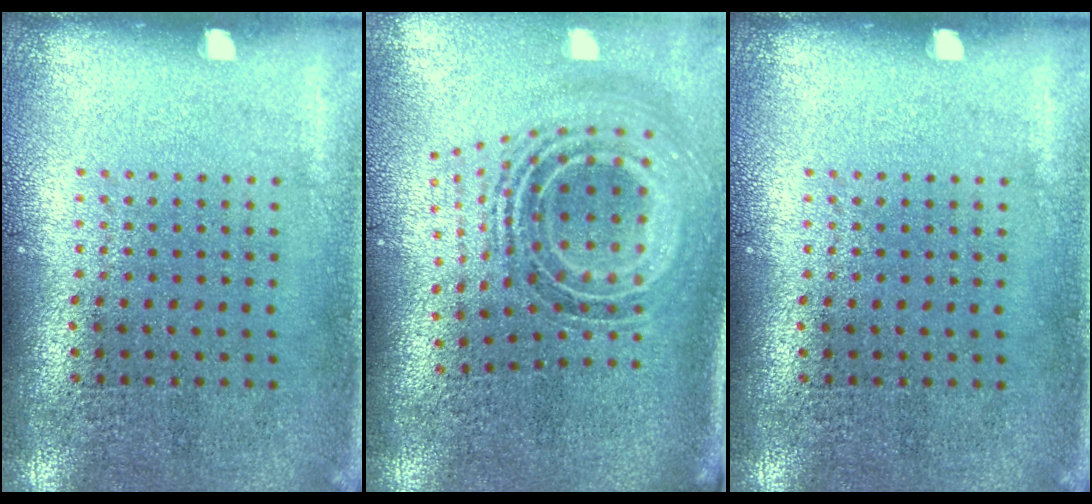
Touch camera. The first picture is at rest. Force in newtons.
{"total": 1.6, "press": 1.2, "slide": 1.0}
{"total": 0.0}